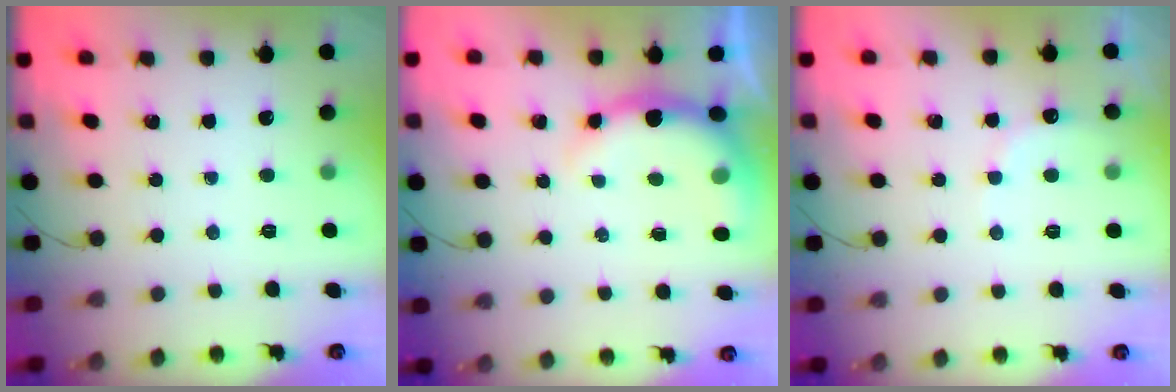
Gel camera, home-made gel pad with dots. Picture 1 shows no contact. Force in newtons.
{"total": 7.4, "press": 7.2, "slide": 1.4}
{"total": 7.6, "press": 7.5, "slide": 1.1}